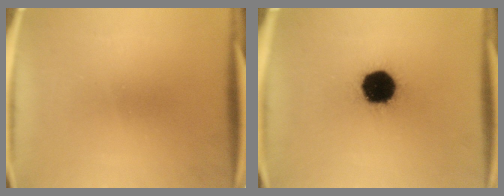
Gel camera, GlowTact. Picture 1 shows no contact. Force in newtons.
{"total": 17.3}